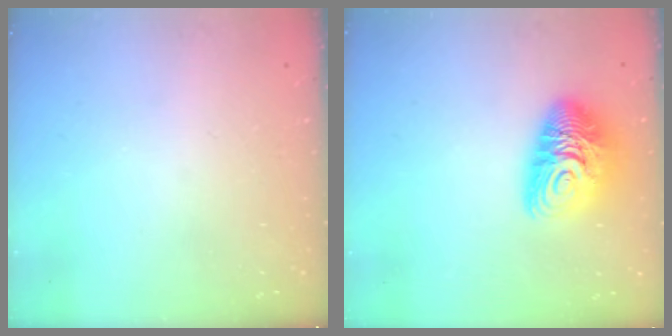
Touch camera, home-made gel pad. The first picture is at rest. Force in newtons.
{"total": 12.0, "press": 11.9, "slide": 1.1}